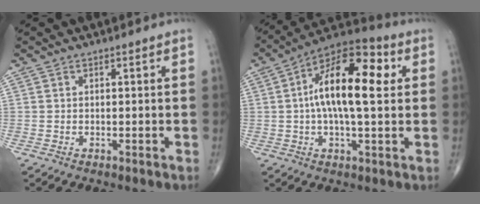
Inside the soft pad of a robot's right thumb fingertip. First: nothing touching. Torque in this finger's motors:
{"motor_torque": [-0.29, 0.58, 1.25, -0.10, 0.17]}